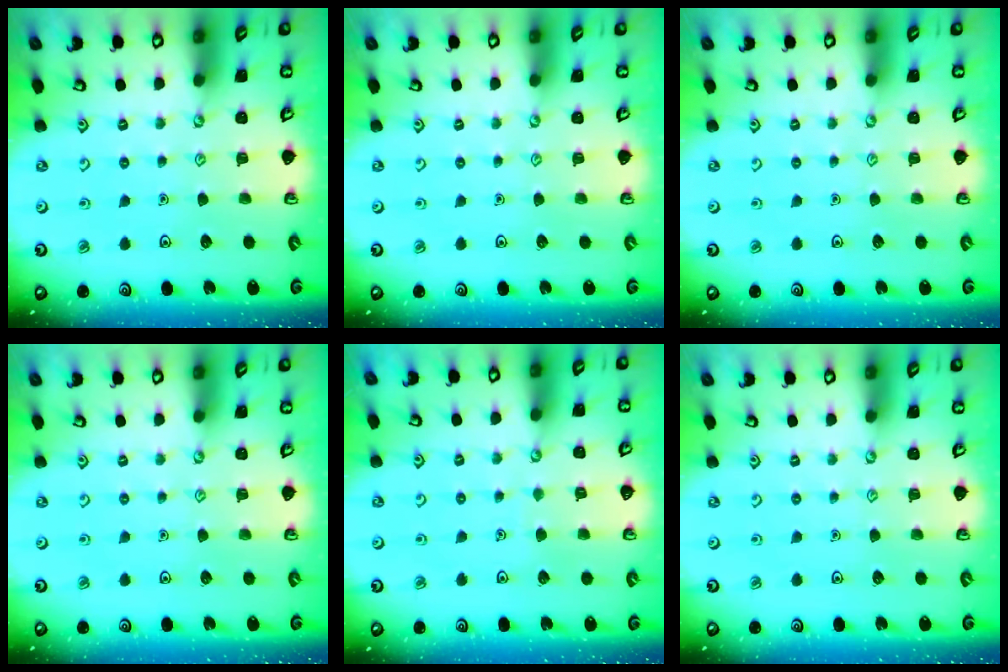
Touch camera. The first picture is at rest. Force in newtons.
{"total": 0.0}
{"total": 0.0}
{"total": 0.0}
{"total": 1.7, "press": 1.7, "slide": 0.1}
{"total": 0.0}